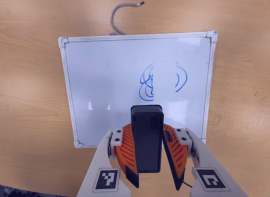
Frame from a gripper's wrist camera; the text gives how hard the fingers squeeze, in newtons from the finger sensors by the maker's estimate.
{"total": 9.6, "left": 9.1, "right": 10.0}